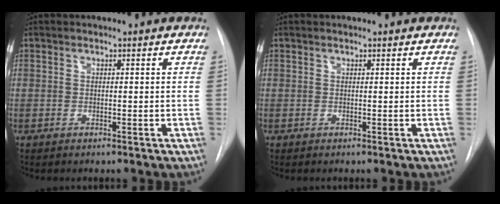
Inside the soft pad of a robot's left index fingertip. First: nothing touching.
{"total": 0.9, "force": [0.9, 0.1, 0.1], "torque": [-0.005, 0.011, 0.011]}